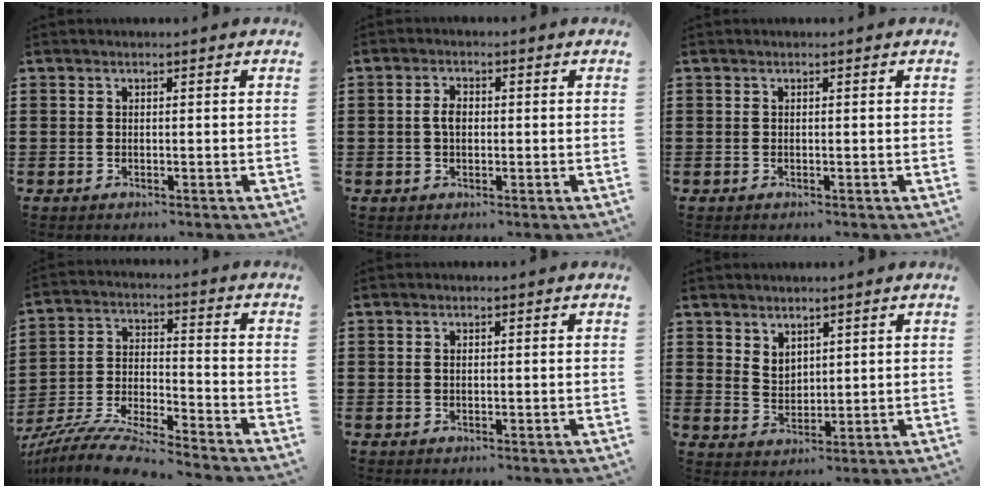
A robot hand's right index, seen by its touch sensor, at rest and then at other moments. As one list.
[{"total": 2.5, "force": [0.0, 1.4, 2.0], "torque": [-0.042, 0.006, -0.001]}, {"total": 0.0}, {"total": 9.2, "force": [-8.8, 0.0, 2.5], "torque": [-0.056, 0.006, -0.177]}, {"total": 0.8, "force": [0.1, 0.5, 0.6], "torque": [-0.014, 0.002, 0.001]}, {"total": 3.3, "force": [2.7, 1.9, 0.2], "torque": [-0.013, 0.003, 0.053]}]